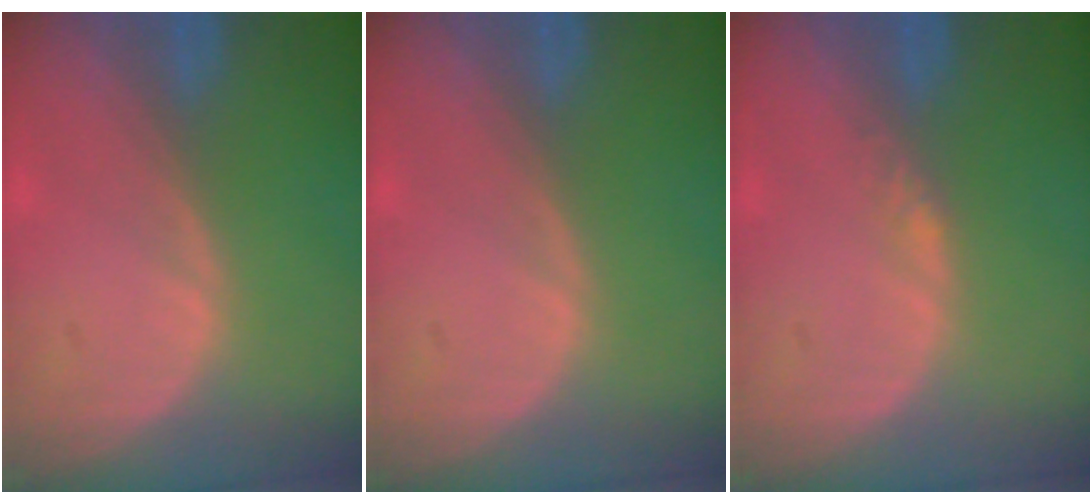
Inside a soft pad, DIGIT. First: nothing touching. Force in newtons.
{"total": 0.0}
{"total": 1.0, "press": 0.8, "slide": 0.6}